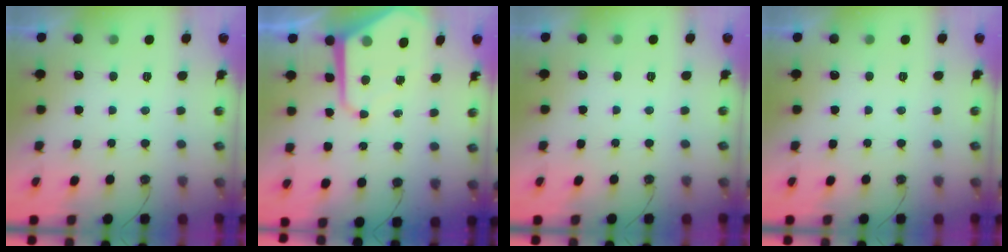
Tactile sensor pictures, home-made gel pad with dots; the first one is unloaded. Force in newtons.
{"total": 9.7, "press": 9.7, "slide": 0.7}
{"total": 0.0}
{"total": 0.0}